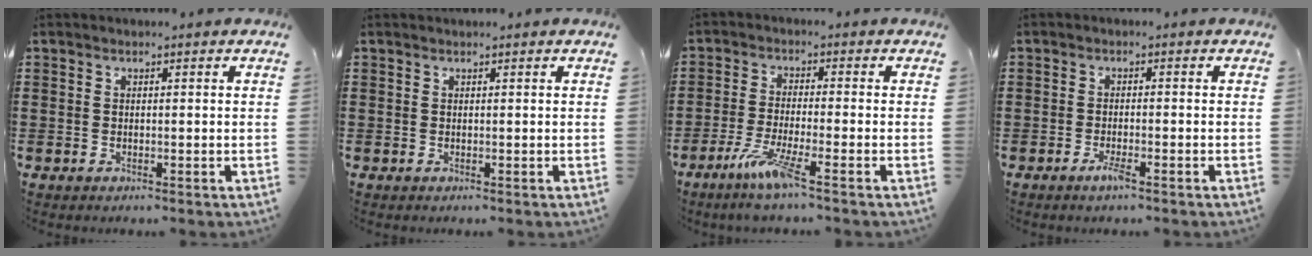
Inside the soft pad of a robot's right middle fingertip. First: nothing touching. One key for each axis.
{"total": 0.0}
{"total": 5.8, "fx": -3.6, "fy": -0.1, "fz": 4.5, "tx": -0.098, "ty": -0.015, "tz": -0.067}
{"total": 2.1, "fx": -1.2, "fy": 0.1, "fz": 1.8, "tx": -0.036, "ty": -0.005, "tz": -0.024}